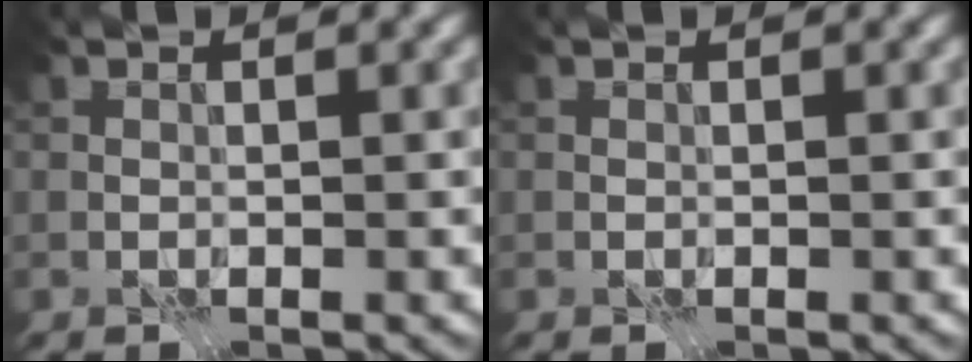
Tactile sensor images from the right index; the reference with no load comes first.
{"total": 0.0}